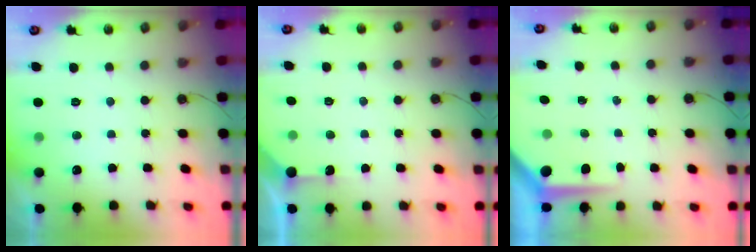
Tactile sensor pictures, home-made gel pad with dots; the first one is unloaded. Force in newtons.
{"total": 3.0, "press": 2.9, "slide": 0.4}
{"total": 5.2, "press": 5.2, "slide": 0.5}